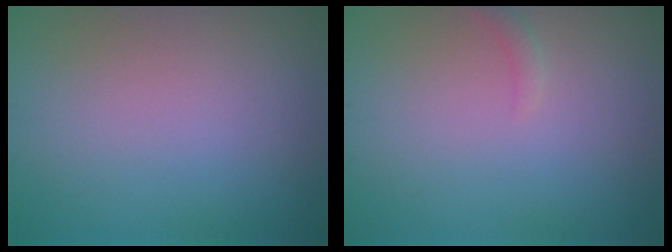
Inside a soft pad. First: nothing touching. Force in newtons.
{"total": 0.9, "press": 0.8, "slide": 0.1}